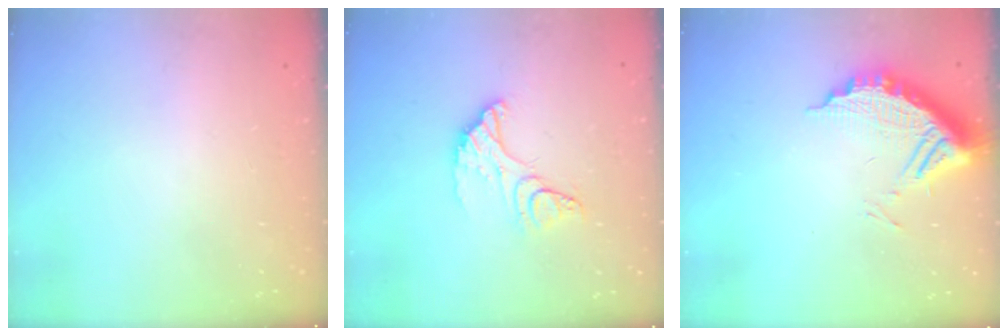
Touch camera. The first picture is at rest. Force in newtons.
{"total": 11.9, "press": 11.8, "slide": 1.2}
{"total": 11.0, "press": 11.0, "slide": 1.0}